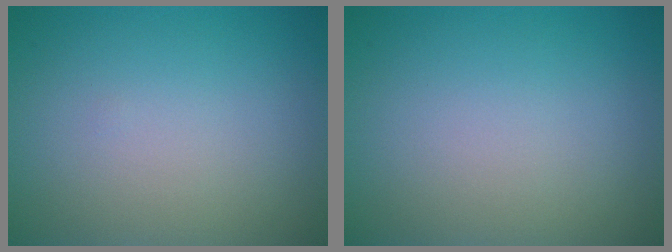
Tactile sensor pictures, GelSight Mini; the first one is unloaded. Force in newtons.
{"total": 0.0}